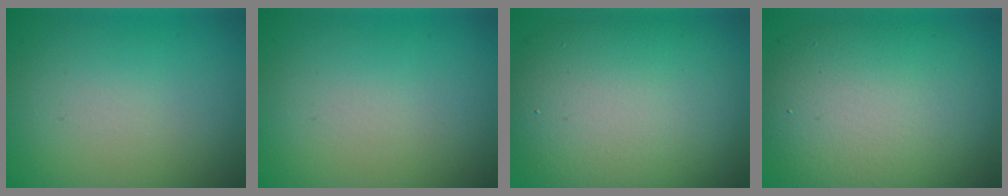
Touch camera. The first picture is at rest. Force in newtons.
{"total": 0.0}
{"total": 11.5, "press": 11.5, "slide": 0.3}
{"total": 10.1, "press": 10.1, "slide": 0.6}